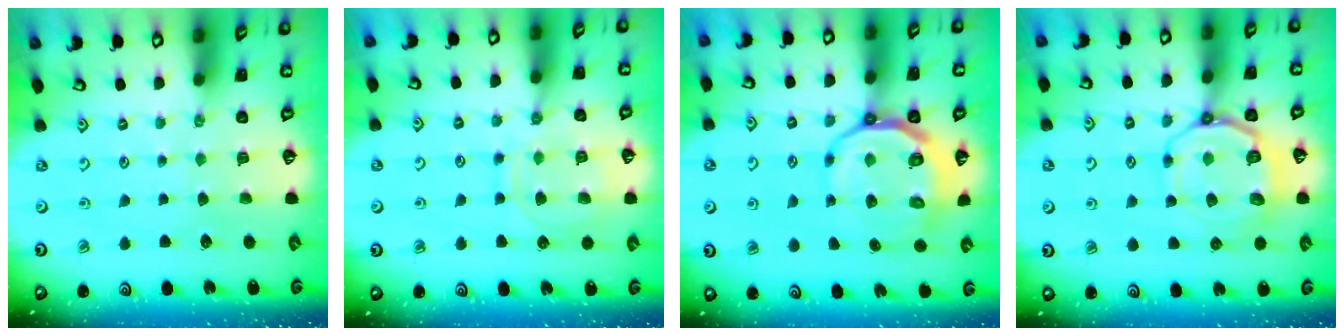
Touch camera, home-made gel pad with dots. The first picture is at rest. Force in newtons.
{"total": 11.8, "press": 11.8, "slide": 1.1}
{"total": 11.1, "press": 10.7, "slide": 3.1}
{"total": 10.6, "press": 10.4, "slide": 1.9}